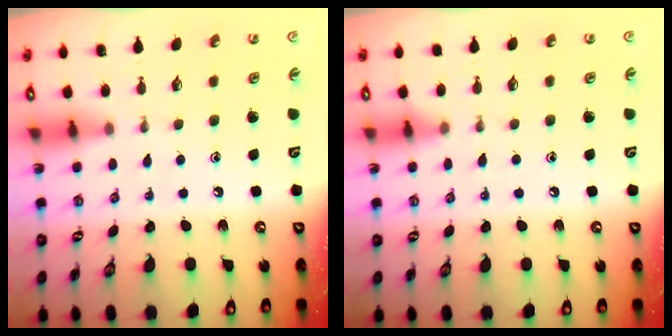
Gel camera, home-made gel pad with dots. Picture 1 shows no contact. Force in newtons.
{"total": 4.7, "press": 4.7, "slide": 0.7}